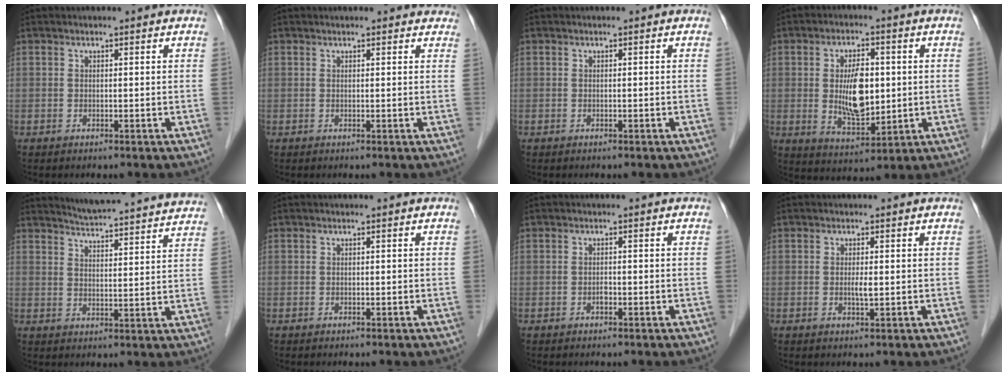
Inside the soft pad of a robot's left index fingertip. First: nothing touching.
{"total": 4.0, "force": [3.6, 1.3, 1.0], "torque": [-0.001, 0.011, 0.031]}
{"total": 0.0}
{"total": 8.7, "force": [0.2, 3.9, 7.8], "torque": [-0.148, -0.002, 0.013]}
{"total": 20.2, "force": [19.3, 1.1, 5.9], "torque": [-0.087, -0.029, 0.239]}
{"total": 0.0}
{"total": 1.0, "force": [-0.7, 0.4, 0.5], "torque": [-0.010, -0.001, -0.011]}
{"total": 1.5, "force": [-0.3, 0.3, 1.4], "torque": [-0.028, -0.004, -0.005]}